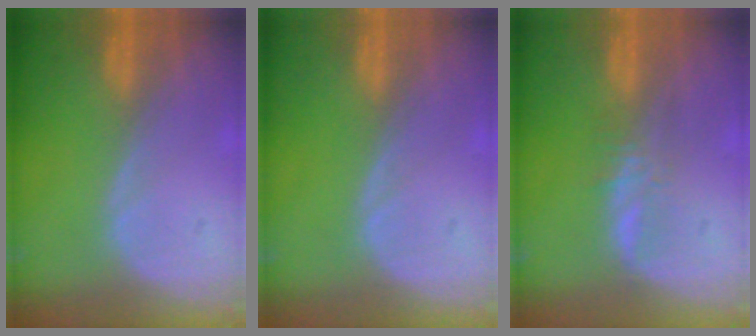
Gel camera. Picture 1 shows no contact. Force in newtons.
{"total": 0.0}
{"total": 2.4, "press": 2.4, "slide": 0.2}